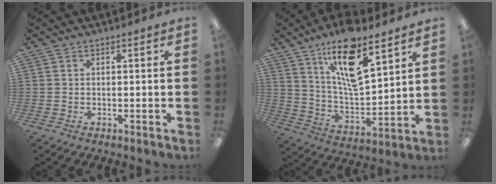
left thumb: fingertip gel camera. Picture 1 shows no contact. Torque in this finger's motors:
{"motor_torque": [0.40, 0.42, 1.01, -1.33, 0.12]}